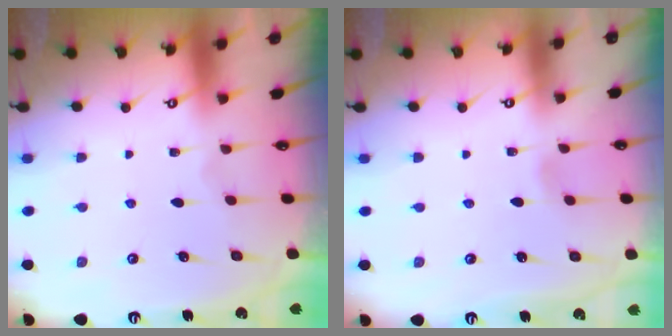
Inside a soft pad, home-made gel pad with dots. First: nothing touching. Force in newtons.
{"total": 2.1, "press": 2.1, "slide": 0.2}